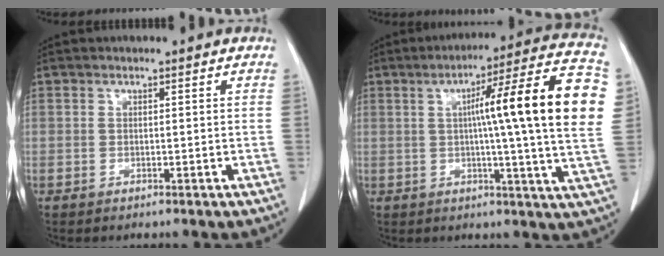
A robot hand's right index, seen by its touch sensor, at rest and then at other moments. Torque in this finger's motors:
{"motor_torque": [2.13, 0.00, 0.86, 0.18]}